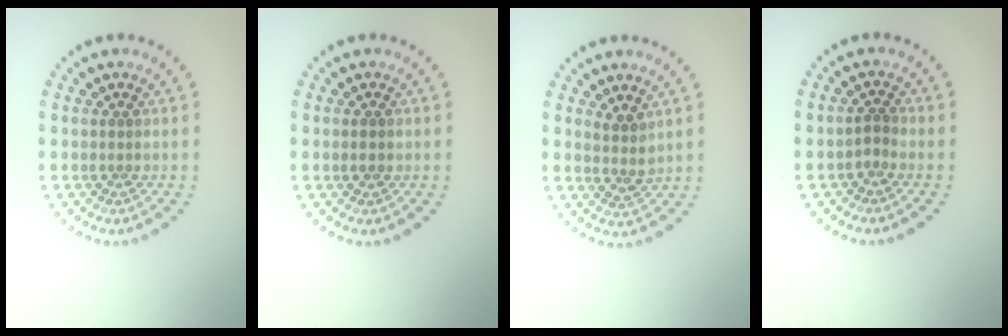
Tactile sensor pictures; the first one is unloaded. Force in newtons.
{"total": 1.1, "press": 1.1, "slide": 0.2}
{"total": 1.8, "press": 1.5, "slide": 1.1}
{"total": 0.9, "press": 0.8, "slide": 0.5}